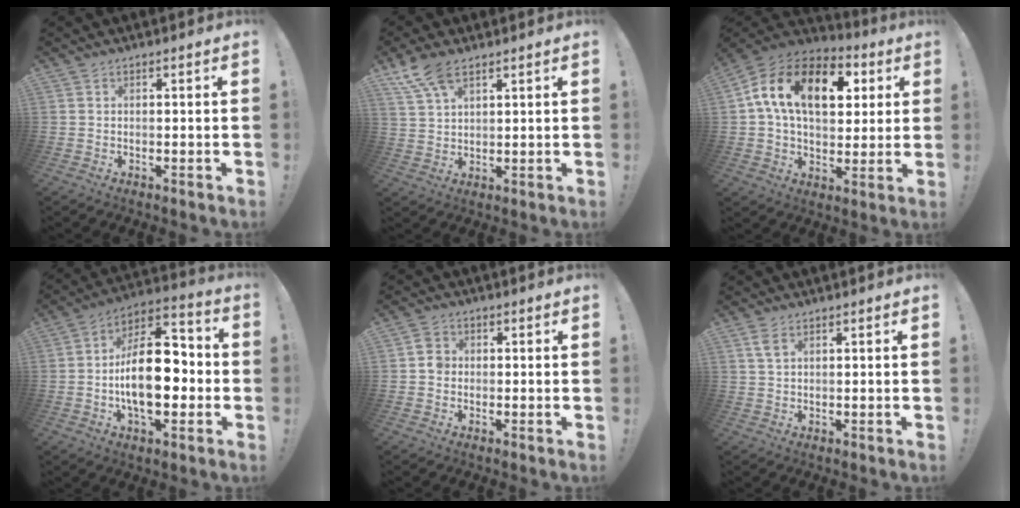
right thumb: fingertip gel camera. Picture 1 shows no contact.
{"total": 8.4, "force": [5.7, 3.4, 5.1], "torque": [-0.099, -0.021, 0.109]}
{"total": 19.0, "force": [5.5, 11.6, 14.1], "torque": [-0.230, -0.002, 0.091]}
{"total": 21.5, "force": [-2.8, 12.0, 17.6], "torque": [-0.279, 0.014, -0.039]}
{"total": 3.5, "force": [-0.6, 3.1, 1.6], "torque": [-0.018, 0.010, -0.012]}
{"total": 3.0, "force": [1.5, 1.4, 2.3], "torque": [-0.049, 0.002, 0.027]}